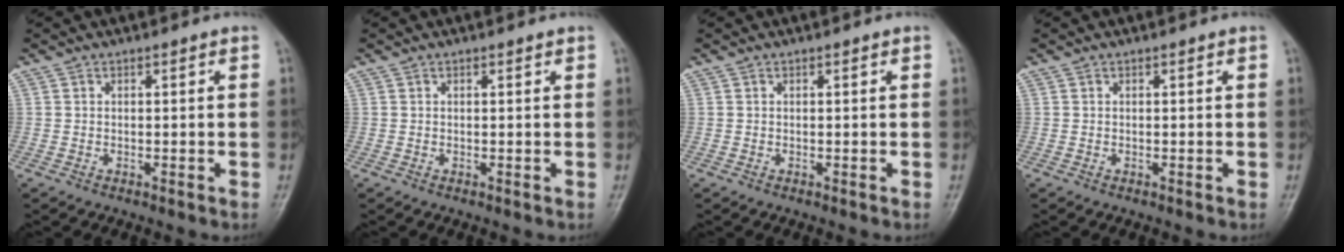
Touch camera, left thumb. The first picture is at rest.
{"total": 0.0}
{"total": 0.0}
{"total": 0.0}